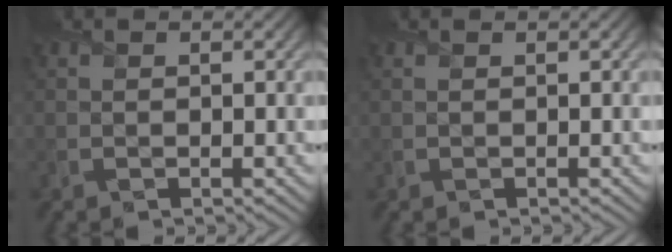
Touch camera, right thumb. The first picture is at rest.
{"total": 0.0}